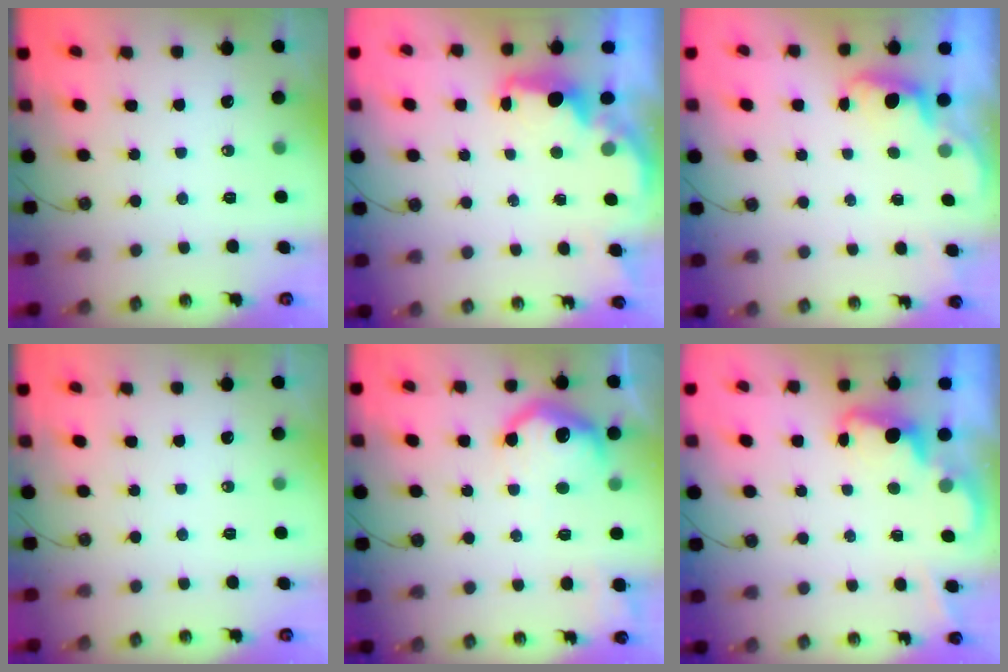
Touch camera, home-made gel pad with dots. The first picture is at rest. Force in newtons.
{"total": 2.2, "press": 2.1, "slide": 0.8}
{"total": 1.0, "press": 0.7, "slide": 0.7}
{"total": 0.0}
{"total": 12.4, "press": 12.4, "slide": 1.0}
{"total": 2.0, "press": 1.9, "slide": 0.5}